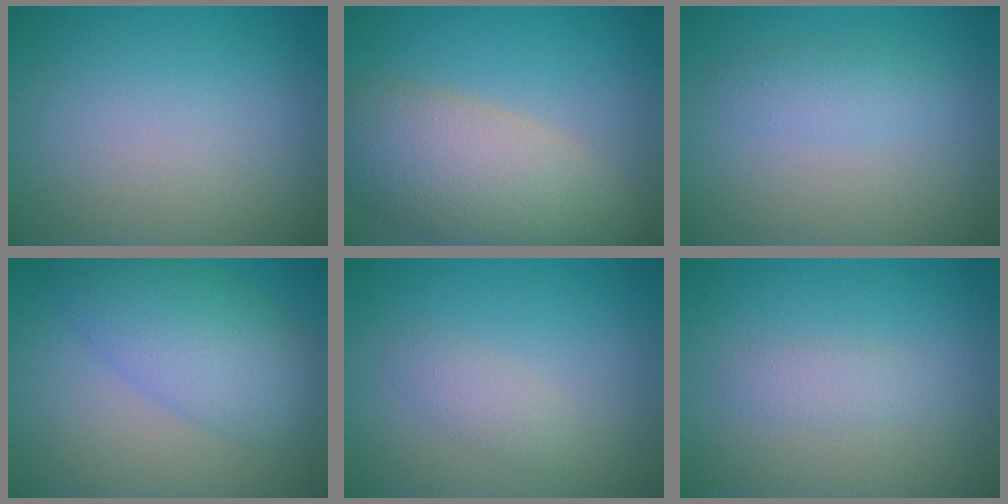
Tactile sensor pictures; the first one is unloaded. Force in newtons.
{"total": 8.1, "press": 8.1, "slide": 0.7}
{"total": 1.6, "press": 1.6, "slide": 0.0}
{"total": 4.7, "press": 4.7, "slide": 0.1}
{"total": 1.5, "press": 1.5, "slide": 0.0}
{"total": 1.3, "press": 1.3, "slide": 0.0}